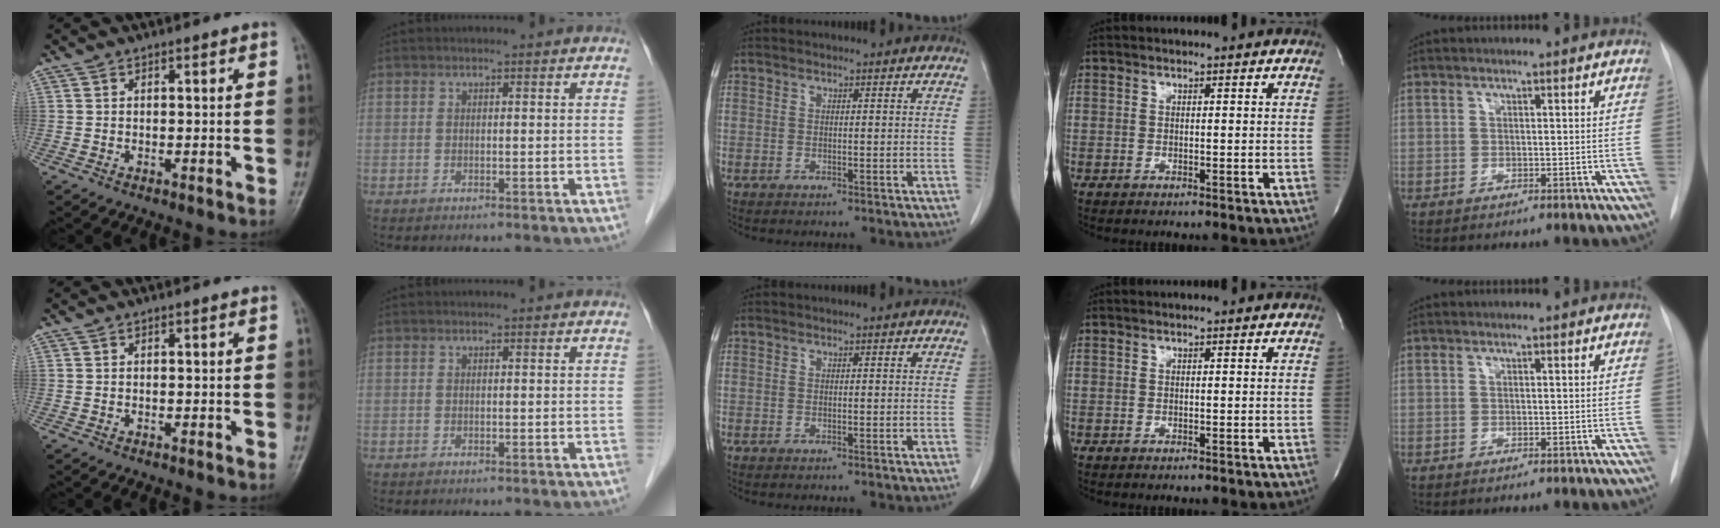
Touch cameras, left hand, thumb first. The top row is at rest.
{}